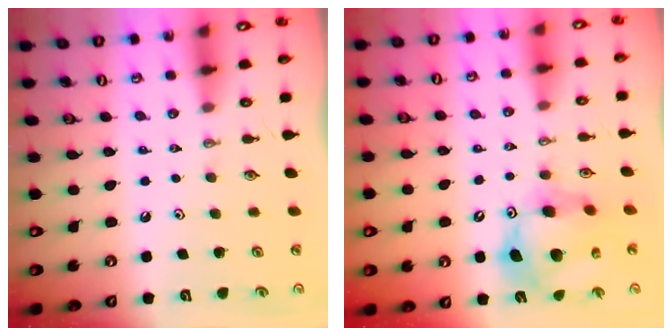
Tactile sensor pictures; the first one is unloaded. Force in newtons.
{"total": 14.3, "press": 14.2, "slide": 1.2}